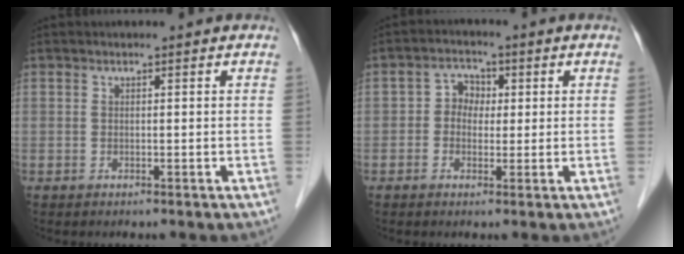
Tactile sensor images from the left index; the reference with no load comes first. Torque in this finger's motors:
{"motor_torque": [0.10, -0.02, -0.02, -0.01]}